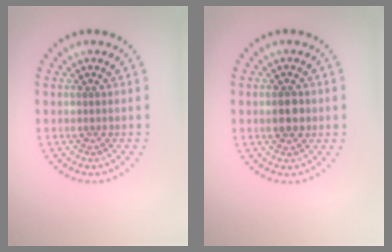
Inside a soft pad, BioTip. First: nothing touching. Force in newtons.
{"total": 2.2, "press": 2.2, "slide": 0.0}